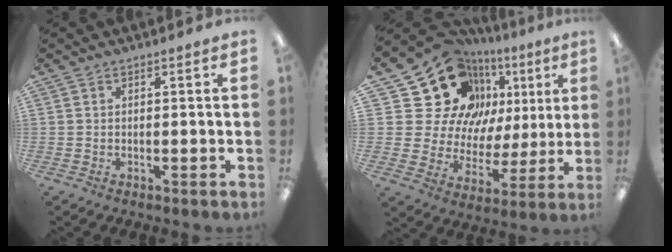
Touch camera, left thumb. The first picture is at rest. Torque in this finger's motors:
{"motor_torque": [0.48, 1.43, 1.14, -1.34, 0.09]}